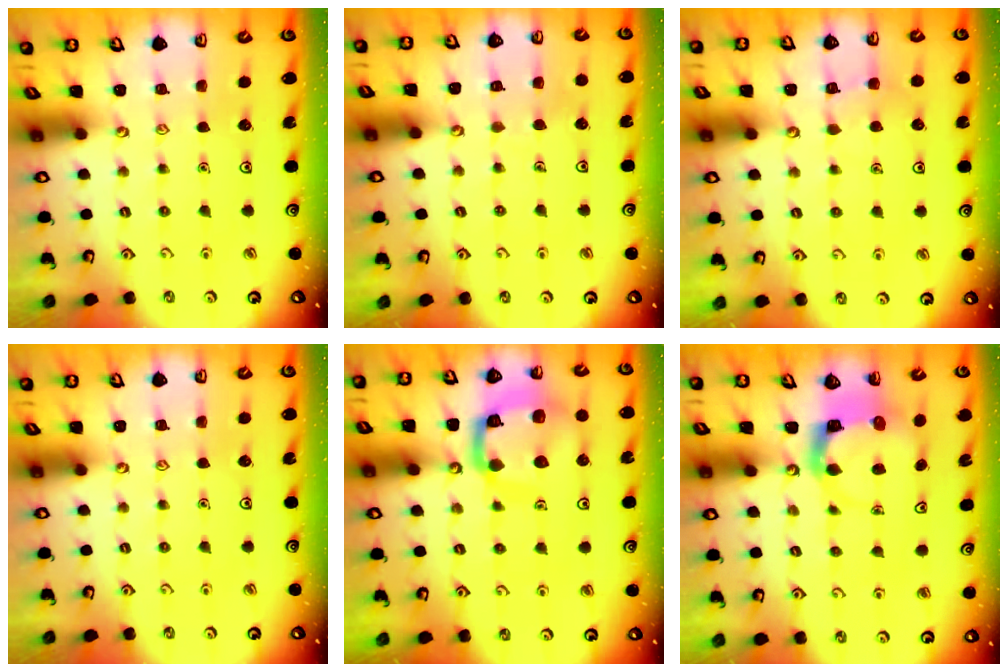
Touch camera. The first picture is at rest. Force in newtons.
{"total": 3.5, "press": 3.5, "slide": 0.3}
{"total": 5.7, "press": 5.7, "slide": 0.5}
{"total": 0.0}
{"total": 13.5, "press": 13.4, "slide": 1.3}
{"total": 4.0, "press": 4.0, "slide": 0.3}